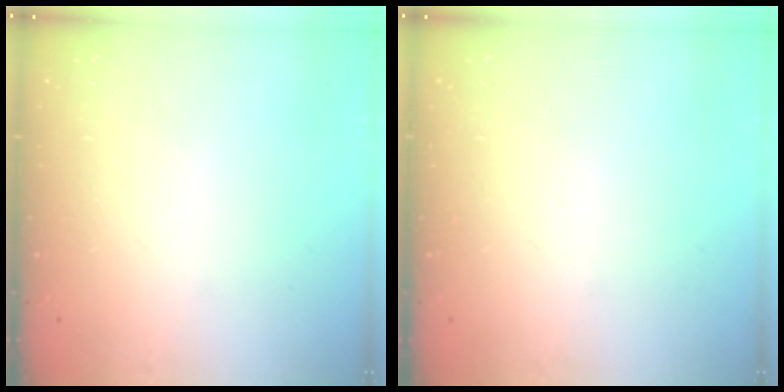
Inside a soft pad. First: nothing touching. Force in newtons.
{"total": 0.0}